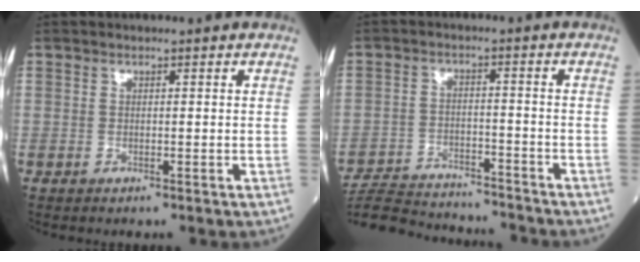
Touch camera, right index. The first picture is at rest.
{"total": 14.2, "force": [-13.7, 2.2, 3.3], "torque": [-0.066, 0.007, -0.208]}